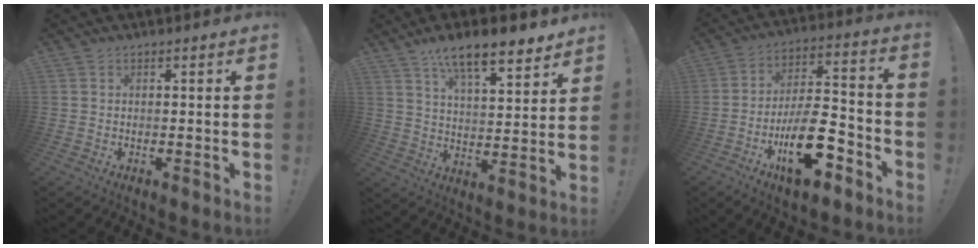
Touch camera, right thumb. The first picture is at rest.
{"total": 12.9, "force": [9.3, 3.5, 8.3], "torque": [-0.132, -0.055, 0.158]}
{"total": 19.5, "force": [-9.1, 8.5, 15.0], "torque": [-0.244, 0.063, -0.138]}